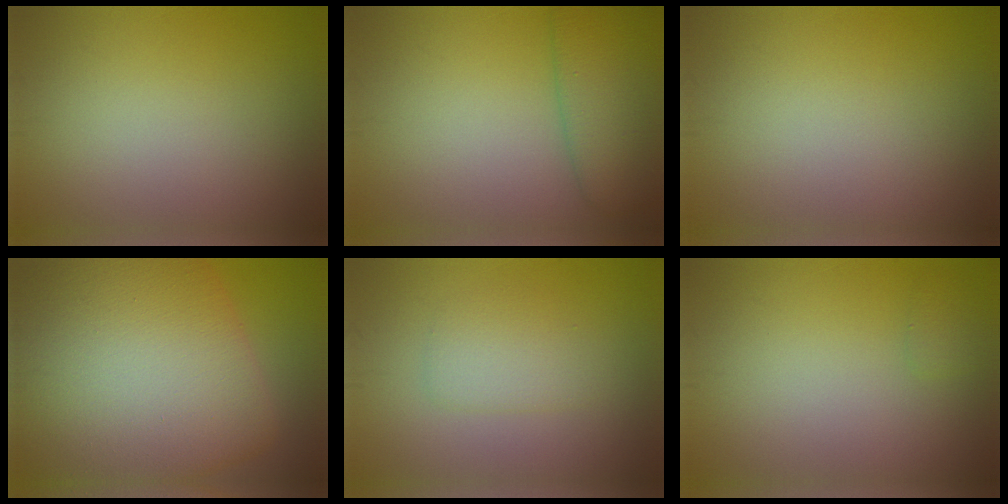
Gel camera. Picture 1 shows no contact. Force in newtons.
{"total": 4.8, "press": 4.8, "slide": 0.2}
{"total": 0.0}
{"total": 16.8, "press": 16.8, "slide": 0.9}
{"total": 2.3, "press": 2.3, "slide": 0.1}
{"total": 0.7, "press": 0.7, "slide": 0.0}